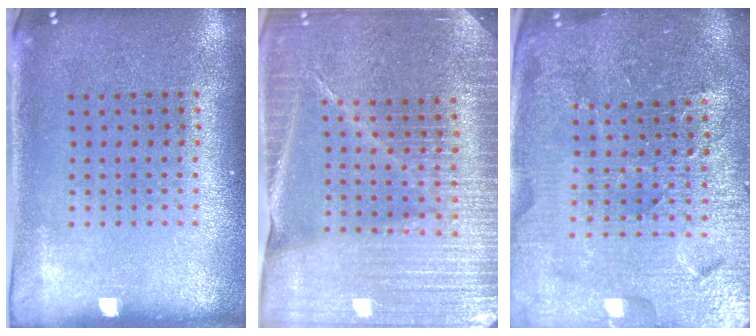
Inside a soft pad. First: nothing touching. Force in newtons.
{"total": 4.5, "press": 4.2, "slide": 1.6}
{"total": 5.2, "press": 4.8, "slide": 2.1}